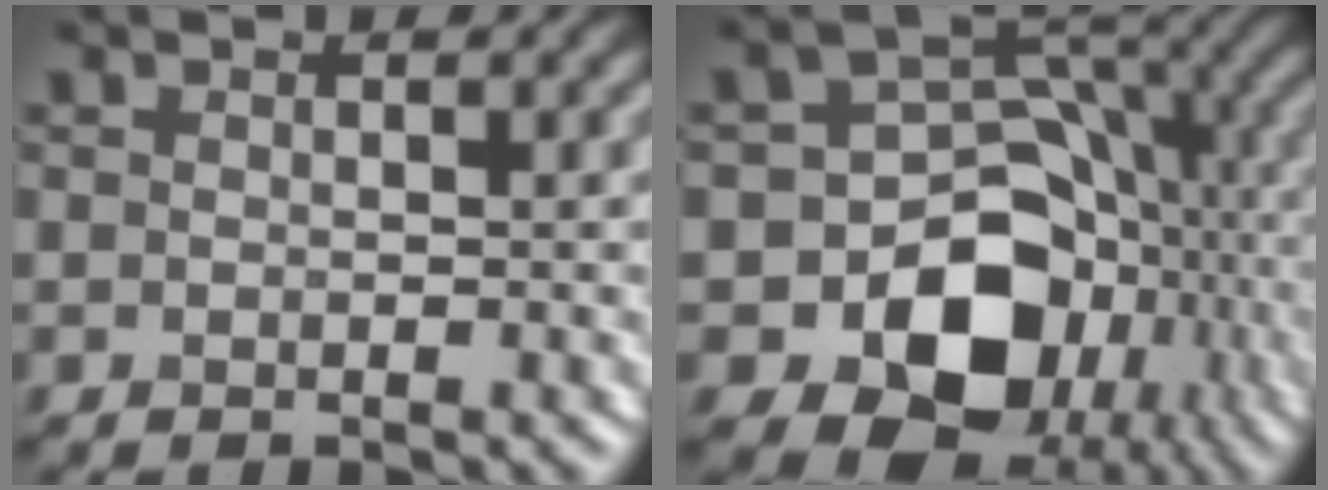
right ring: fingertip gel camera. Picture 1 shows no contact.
{"total": 13.7, "force": [-5.5, 10.8, 6.4], "torque": [-0.088, -0.001, -0.104]}